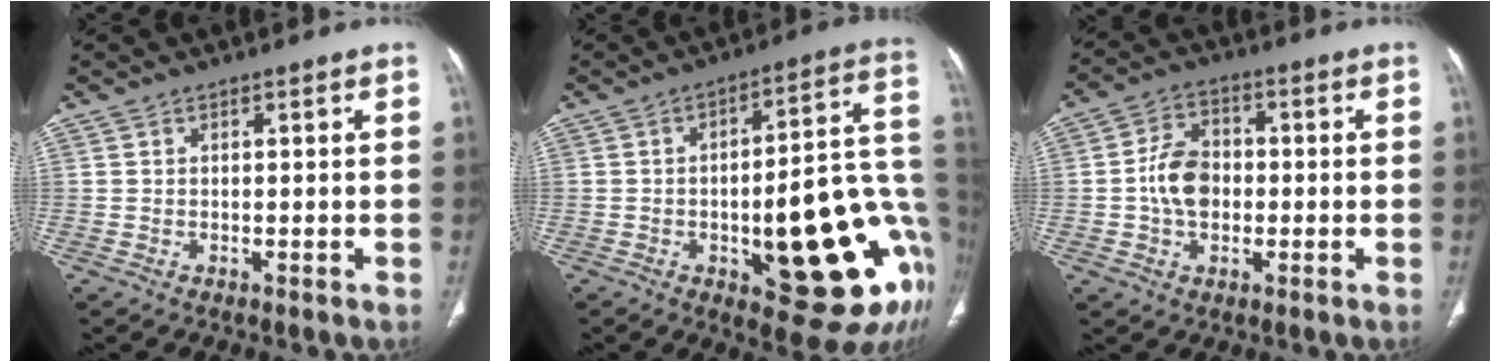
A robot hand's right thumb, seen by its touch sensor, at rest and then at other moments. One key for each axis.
{"total": 26.6, "fx": -6.4, "fy": 9.1, "fz": 24.2, "tx": -0.252, "ty": 0.022, "tz": -0.071}
{"total": 8.4, "fx": -0.7, "fy": 6.1, "fz": 5.7, "tx": -0.085, "ty": 0.017, "tz": -0.019}